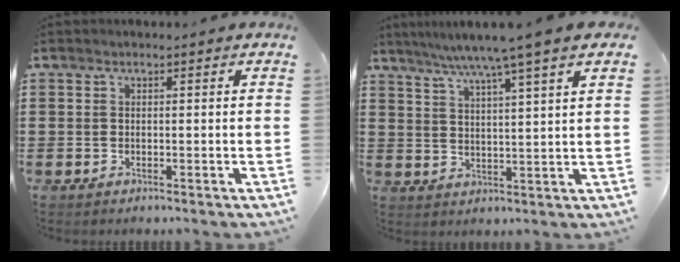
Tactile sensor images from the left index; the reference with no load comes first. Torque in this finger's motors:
{"motor_torque": [2.14, 0.00, 0.48, -0.02]}